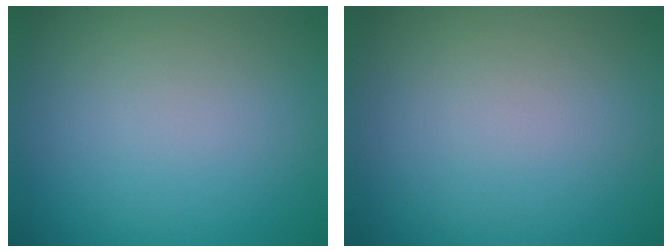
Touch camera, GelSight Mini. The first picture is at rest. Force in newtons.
{"total": 0.0}